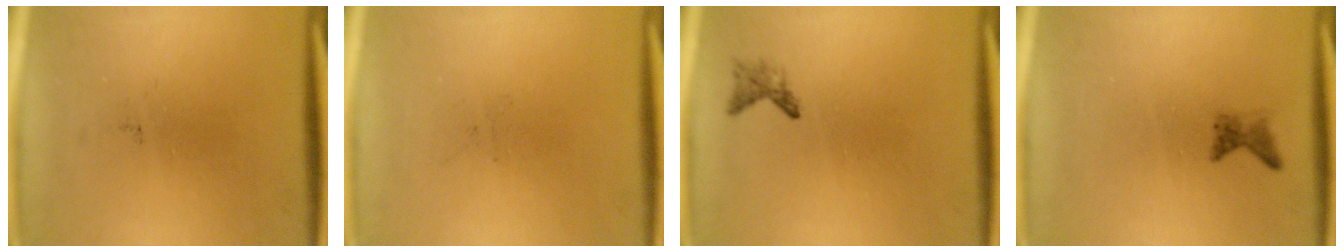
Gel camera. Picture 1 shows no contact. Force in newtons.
{"total": 0.0}
{"total": 1.1}
{"total": 1.2}